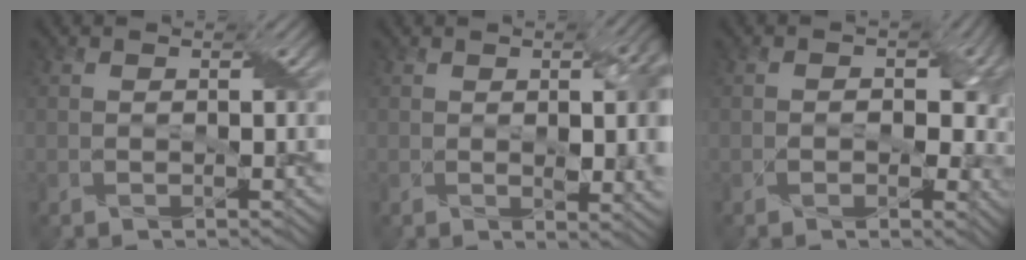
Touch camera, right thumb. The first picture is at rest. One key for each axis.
{"total": 6.4, "fx": 0.5, "fy": 2.3, "fz": 5.9, "tx": -0.085, "ty": -0.005, "tz": 0.016}
{"total": 5.3, "fx": -0.4, "fy": 3.5, "fz": 3.9, "tx": -0.043, "ty": -0.012, "tz": -0.001}